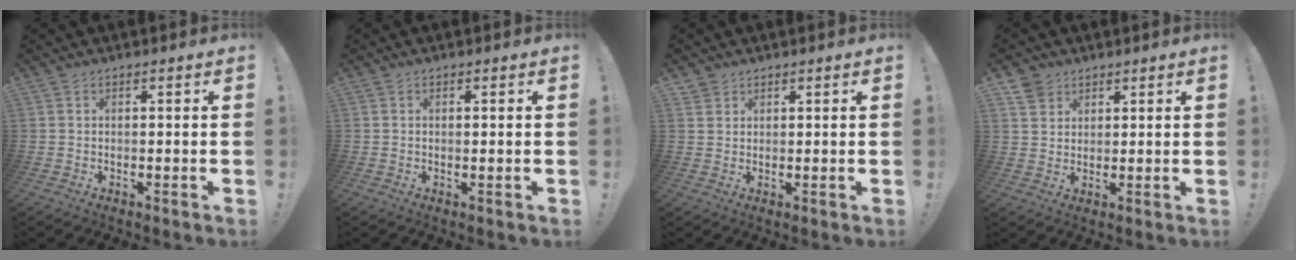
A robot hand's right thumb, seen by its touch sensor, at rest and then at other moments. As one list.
[{"total": 0.7, "force": [0.4, 0.1, 0.6], "torque": [-0.006, -0.001, 0.005]}, {"total": 2.0, "force": [1.5, 1.3, -0.1], "torque": [0.007, -0.011, 0.028]}, {"total": 5.2, "force": [3.4, 3.9, 0.4], "torque": [0.004, -0.023, 0.065]}]